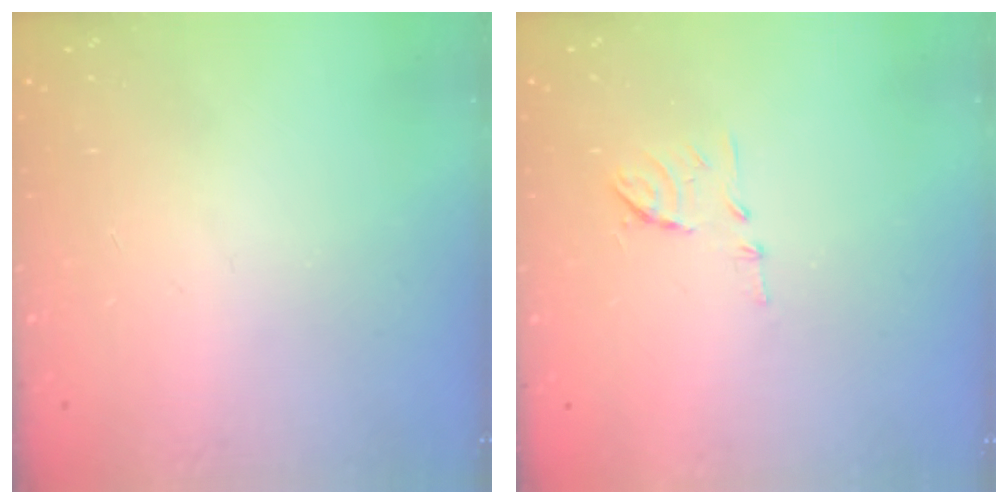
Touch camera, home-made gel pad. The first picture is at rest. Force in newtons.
{"total": 7.5, "press": 7.5, "slide": 0.8}